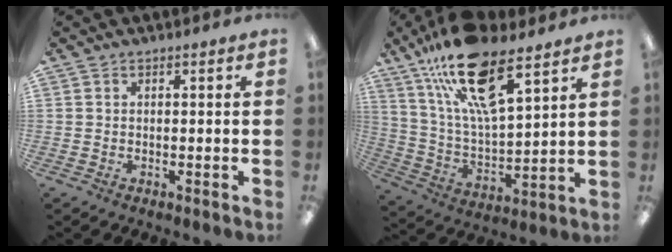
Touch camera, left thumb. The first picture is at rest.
{"total": 21.0, "force": [13.4, 7.3, 14.4], "torque": [-0.264, -0.066, 0.229]}